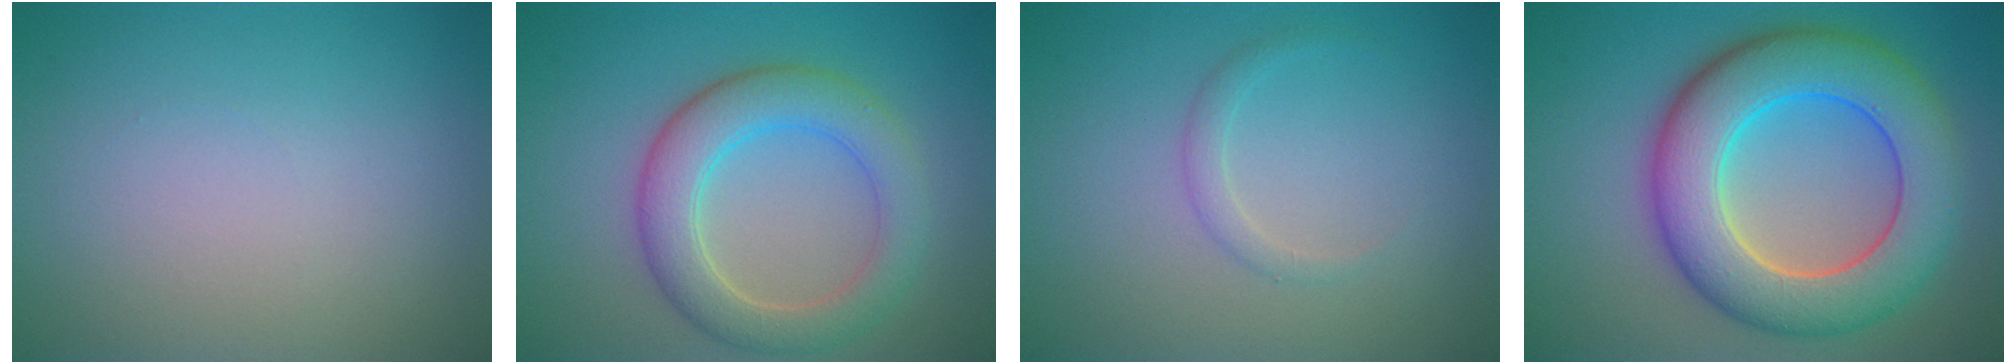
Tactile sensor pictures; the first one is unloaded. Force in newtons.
{"total": 5.6, "press": 5.6, "slide": 0.7}
{"total": 1.2, "press": 1.2, "slide": 0.0}
{"total": 10.4, "press": 10.3, "slide": 0.6}